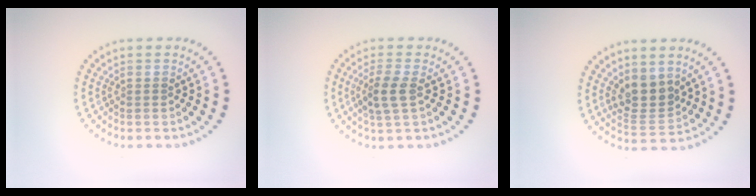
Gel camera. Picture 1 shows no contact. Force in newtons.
{"total": 2.4, "press": 2.3, "slide": 0.8}
{"total": 3.7, "press": 3.4, "slide": 1.6}